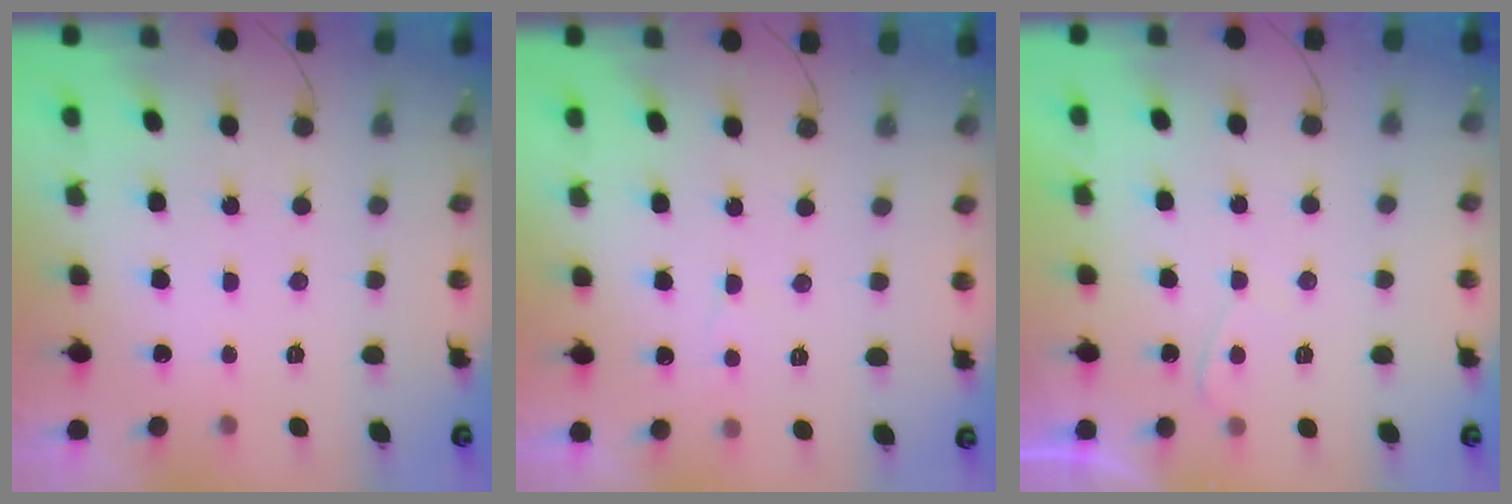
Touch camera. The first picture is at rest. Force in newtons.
{"total": 2.5, "press": 2.4, "slide": 0.4}
{"total": 0.8, "press": 0.7, "slide": 0.5}